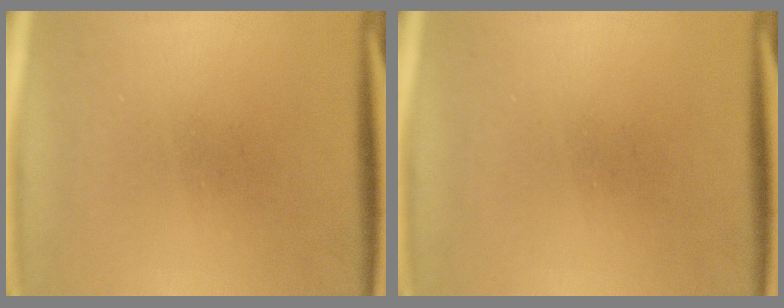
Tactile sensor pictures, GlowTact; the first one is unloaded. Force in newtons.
{"total": 0.0}